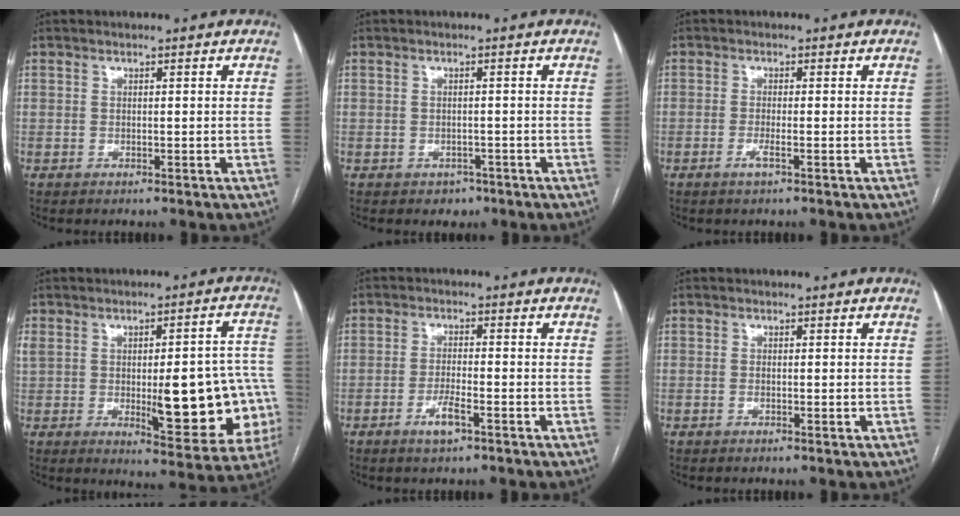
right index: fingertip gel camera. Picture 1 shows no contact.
{"total": 2.0, "force": [-1.2, 1.6, 0.5], "torque": [-0.003, 0.005, -0.011]}
{"total": 1.7, "force": [-0.8, 0.0, 1.5], "torque": [-0.028, -0.002, -0.017]}
{"total": 19.5, "force": [-2.1, 6.5, 18.2], "torque": [-0.207, 0.026, -0.001]}
{"total": 3.8, "force": [-2.1, 0.6, 3.1], "torque": [-0.062, -0.002, -0.038]}
{"total": 0.7, "force": [-0.2, 0.1, 0.7], "torque": [-0.013, -0.002, -0.002]}